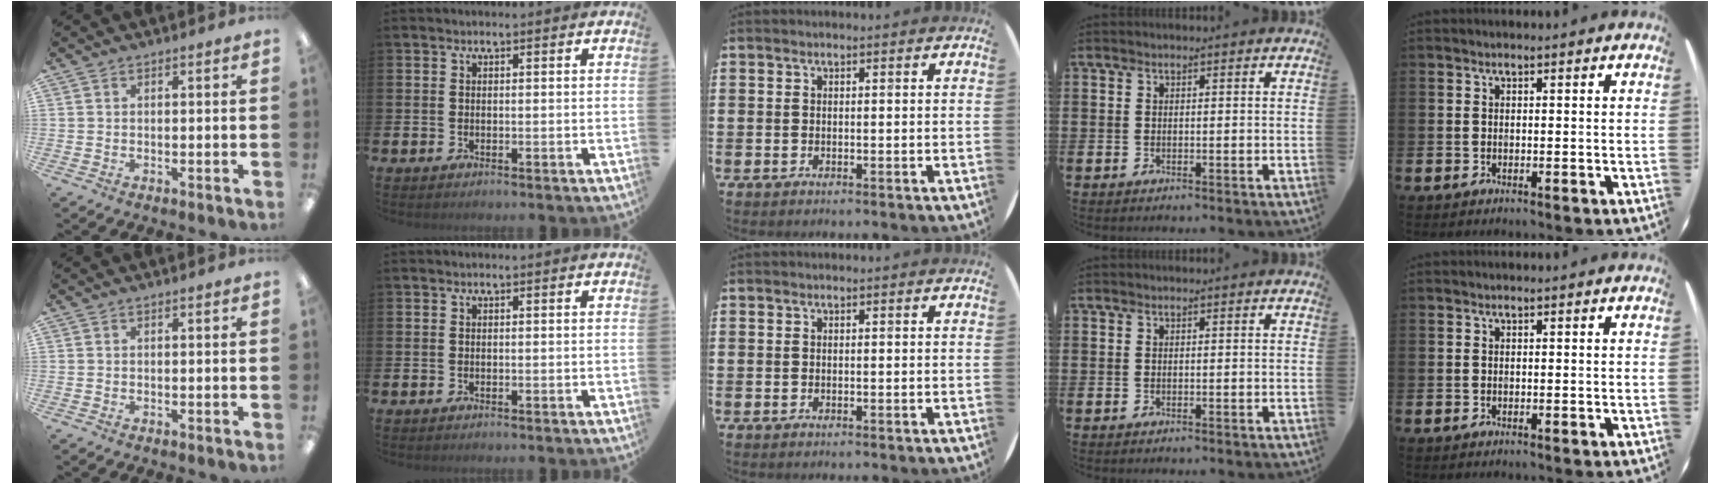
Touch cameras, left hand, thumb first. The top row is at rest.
{}